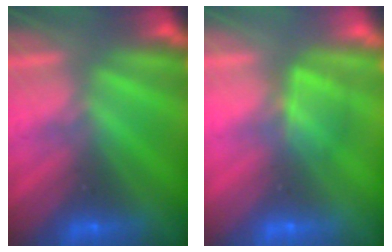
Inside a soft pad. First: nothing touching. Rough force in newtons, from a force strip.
{"total": 4.6}